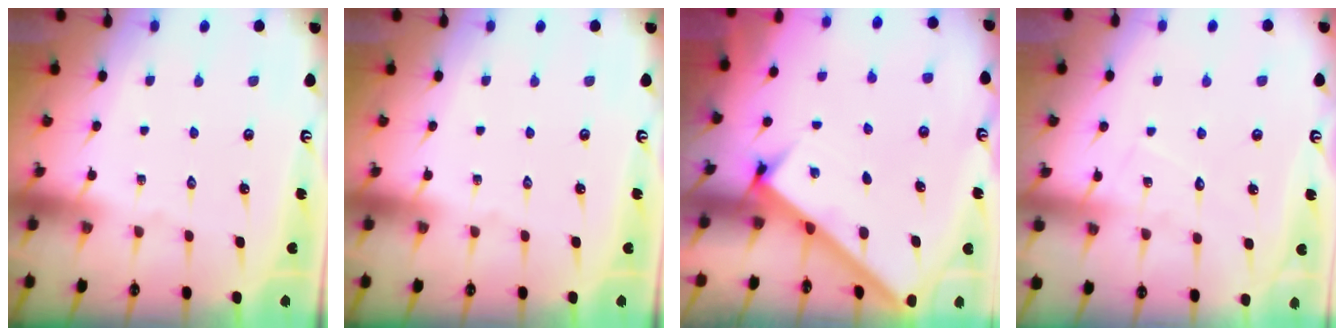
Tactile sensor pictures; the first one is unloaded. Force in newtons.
{"total": 0.0}
{"total": 2.9, "press": 2.9, "slide": 0.1}
{"total": 5.7, "press": 5.7, "slide": 0.3}